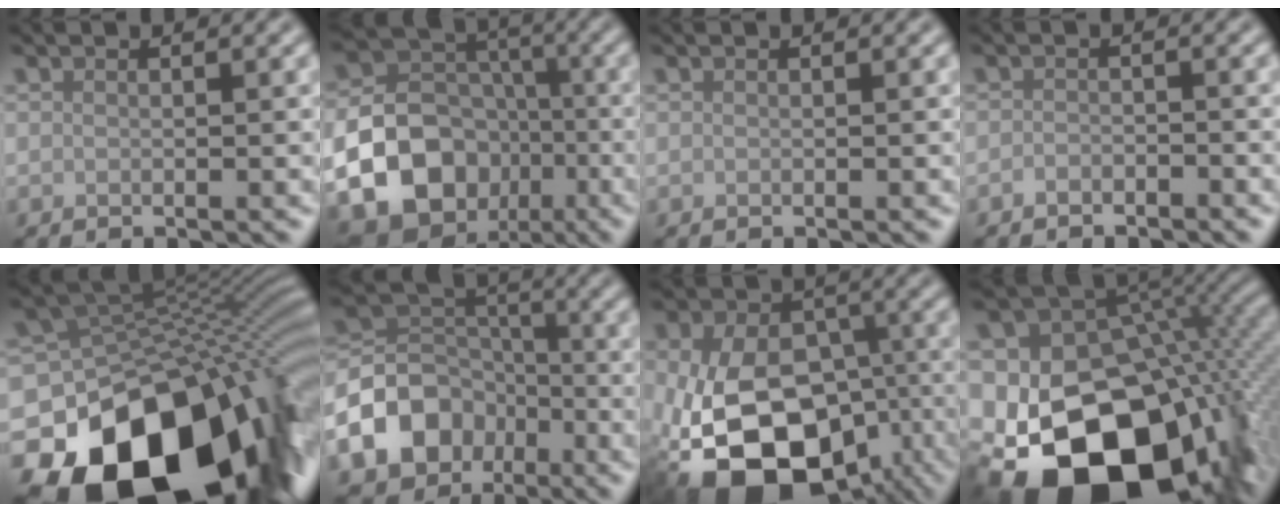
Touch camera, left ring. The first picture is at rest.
{"total": 20.6, "force": [-7.5, 17.5, 7.9], "torque": [-0.176, -0.068, -0.136]}
{"total": 0.0}
{"total": 1.2, "force": [-1.0, 0.5, 0.3], "torque": [-0.003, 0.001, -0.021]}
{"total": 19.4, "force": [-9.5, 12.3, 11.7], "torque": [-0.212, -0.024, -0.152]}
{"total": 10.6, "force": [-5.1, 8.1, 4.4], "torque": [-0.099, -0.001, -0.101]}
{"total": 16.3, "force": [-5.2, 11.0, 10.9], "torque": [-0.190, -0.030, -0.078]}
{"total": 20.1, "force": [-8.1, 13.3, 12.6], "torque": [-0.229, -0.024, -0.123]}